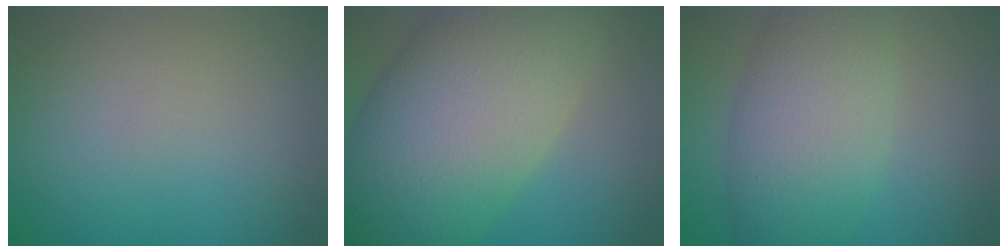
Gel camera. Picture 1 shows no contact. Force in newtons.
{"total": 13.8, "press": 13.8, "slide": 0.8}
{"total": 7.0, "press": 7.0, "slide": 0.3}